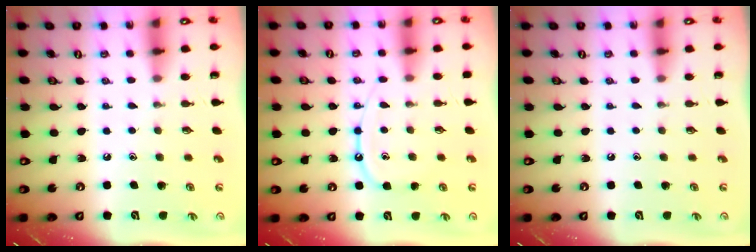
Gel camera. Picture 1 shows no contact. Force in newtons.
{"total": 9.2, "press": 9.2, "slide": 0.9}
{"total": 0.0}